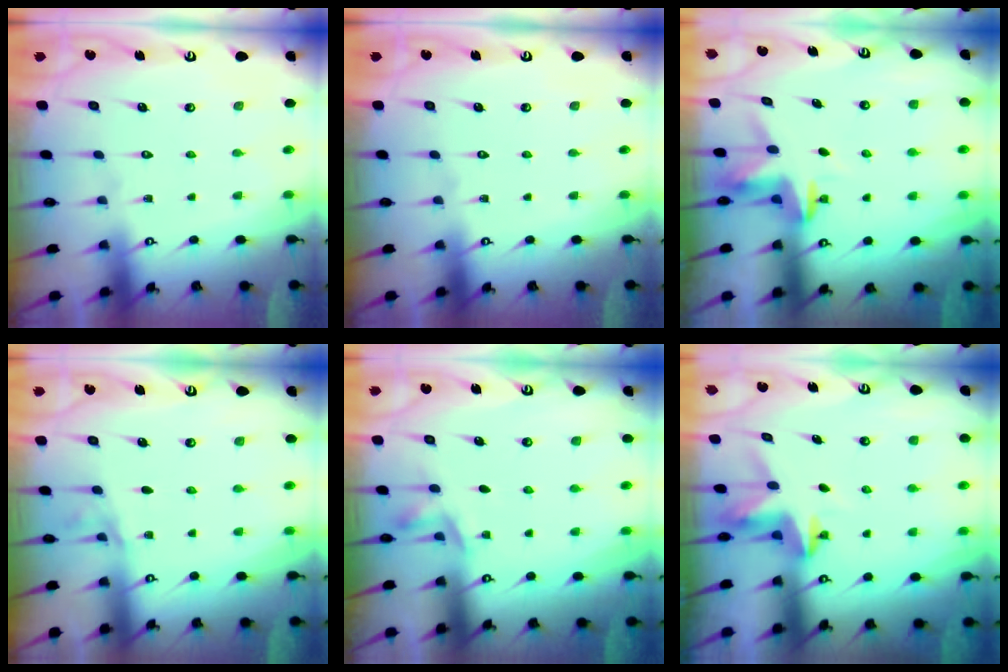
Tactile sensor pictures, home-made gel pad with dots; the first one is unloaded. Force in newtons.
{"total": 0.0}
{"total": 3.4, "press": 3.4, "slide": 0.2}
{"total": 1.3, "press": 1.2, "slide": 0.3}
{"total": 2.9, "press": 2.6, "slide": 1.1}
{"total": 3.5, "press": 3.5, "slide": 0.3}